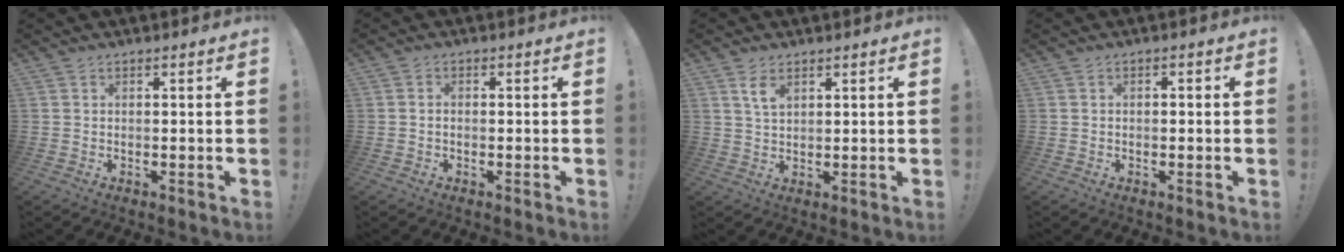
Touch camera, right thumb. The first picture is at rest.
{"total": 1.2, "force": [-0.6, 0.6, 0.7], "torque": [-0.019, 0.007, -0.010]}
{"total": 4.4, "force": [2.4, 2.1, 3.1], "torque": [-0.057, -0.007, 0.043]}
{"total": 1.2, "force": [-0.8, 0.6, 0.7], "torque": [-0.017, 0.008, -0.014]}